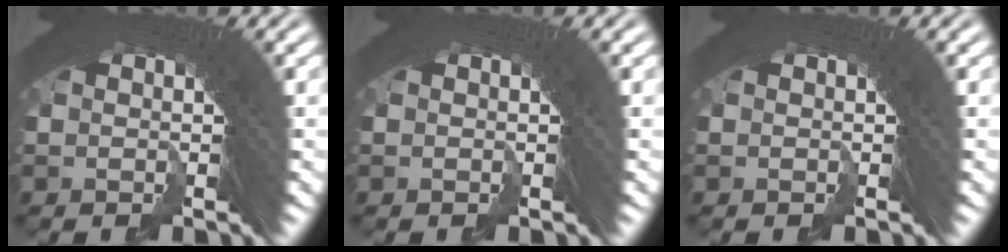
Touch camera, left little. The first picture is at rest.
{"total": 0.0}
{"total": 0.0}